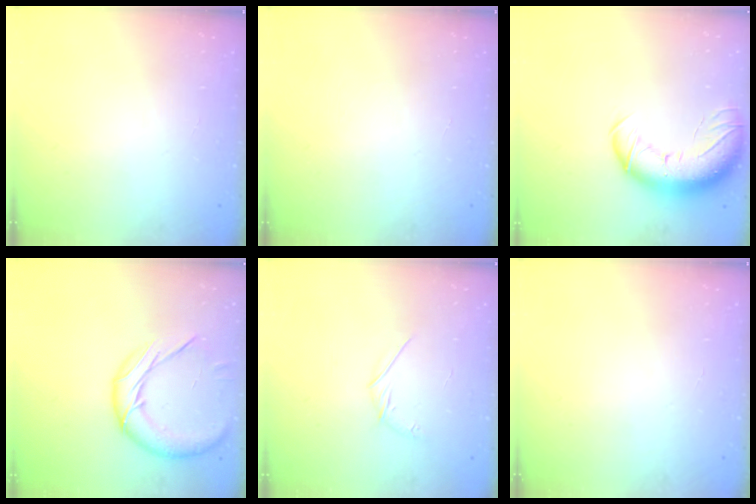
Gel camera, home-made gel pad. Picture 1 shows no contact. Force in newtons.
{"total": 0.0}
{"total": 15.2, "press": 14.7, "slide": 3.6}
{"total": 14.2, "press": 14.2, "slide": 0.8}
{"total": 3.3, "press": 3.2, "slide": 0.7}
{"total": 0.0}